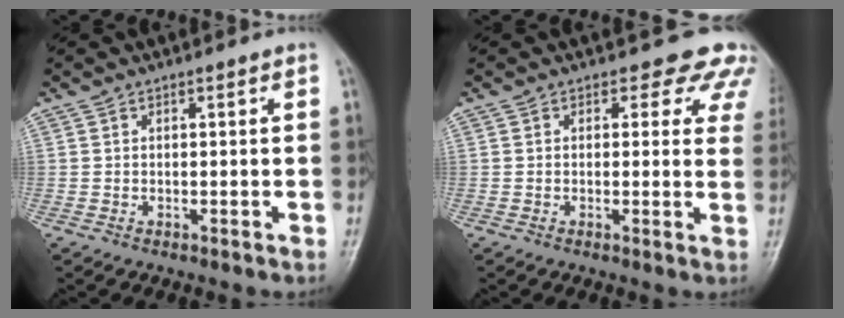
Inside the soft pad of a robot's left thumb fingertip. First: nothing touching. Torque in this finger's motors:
{"motor_torque": [1.80, 1.26, 1.41, -1.36, 0.02]}